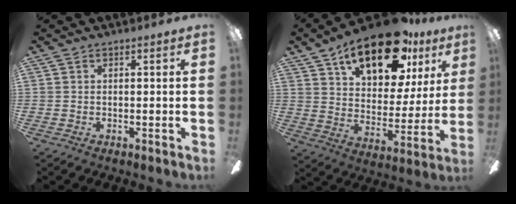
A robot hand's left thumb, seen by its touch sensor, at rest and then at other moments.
{"total": 22.0, "force": [14.3, 10.1, 13.2], "torque": [-0.202, -0.074, 0.243]}